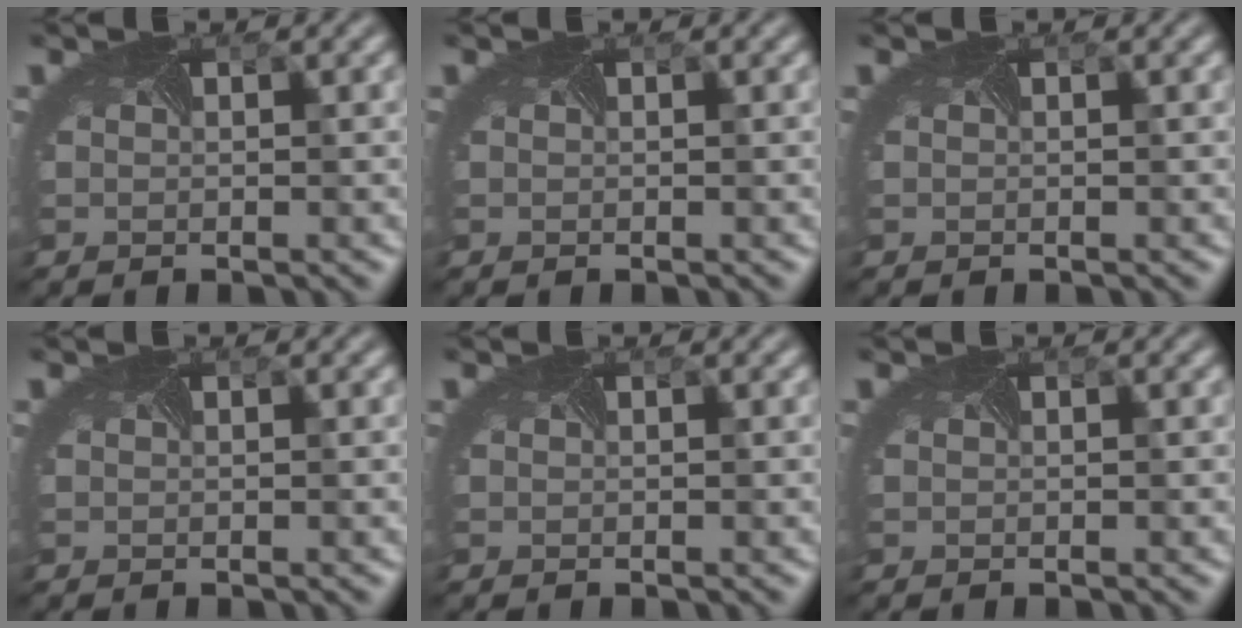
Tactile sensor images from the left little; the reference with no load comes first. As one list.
[{"total": 0.0}, {"total": 0.0}, {"total": 0.0}, {"total": 0.0}, {"total": 0.0}]